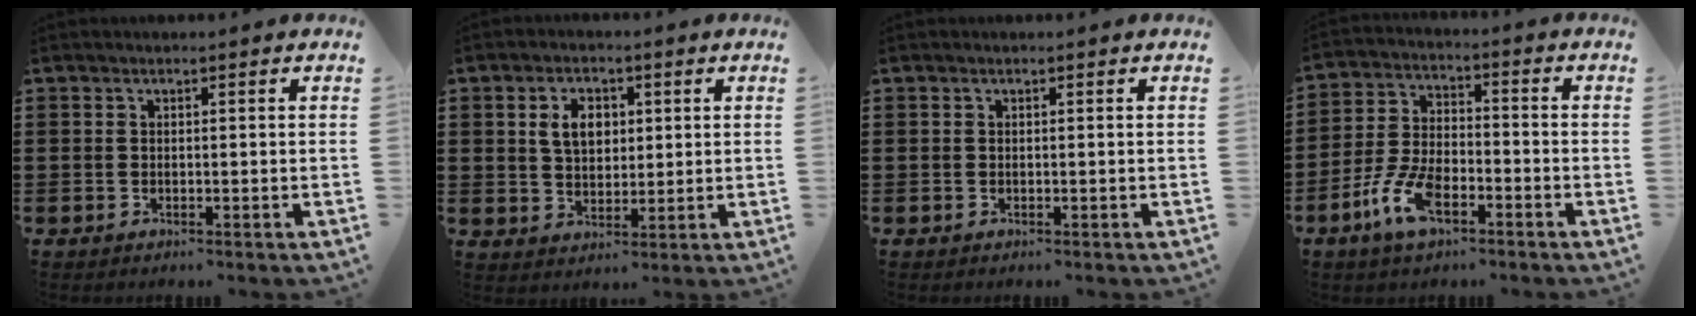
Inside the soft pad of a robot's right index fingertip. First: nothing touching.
{"total": 5.1, "force": [1.3, 3.6, 3.4], "torque": [-0.070, 0.011, 0.019]}
{"total": 0.0}
{"total": 8.0, "force": [-4.2, 3.6, 5.8], "torque": [-0.149, -0.006, -0.084]}